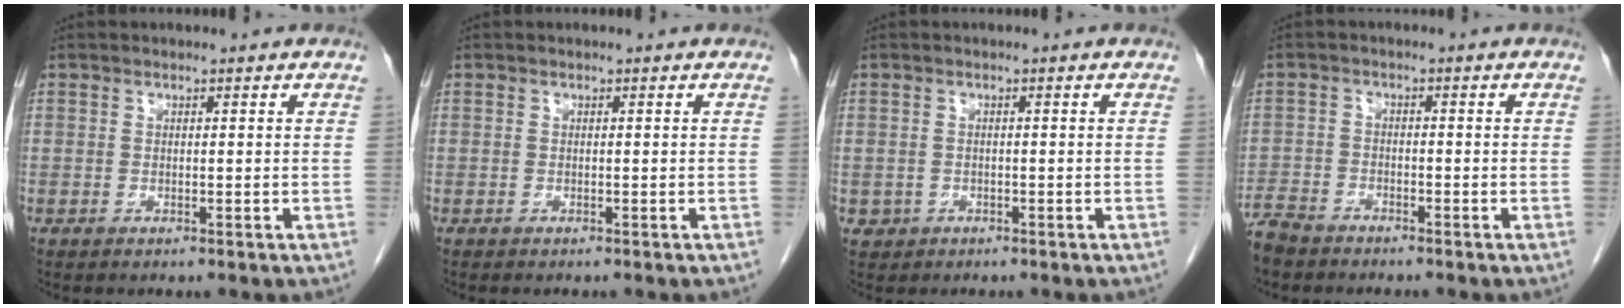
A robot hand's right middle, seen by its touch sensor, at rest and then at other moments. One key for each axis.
{"total": 0.6, "fx": -0.6, "fy": 0.1, "fz": 0.3, "tx": -0.004, "ty": -0.001, "tz": -0.008}
{"total": 1.4, "fx": -0.5, "fy": 1.3, "fz": 0.1, "tx": -0.002, "ty": 0.005, "tz": -0.004}
{"total": 4.9, "fx": -4.4, "fy": 1.6, "fz": 1.3, "tx": -0.025, "ty": -0.011, "tz": -0.083}